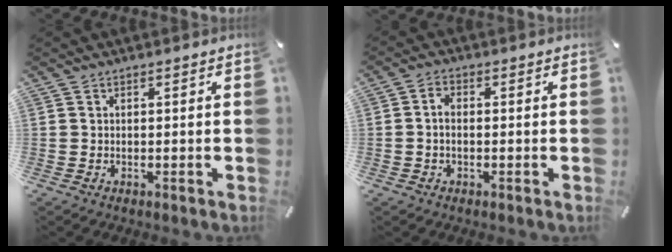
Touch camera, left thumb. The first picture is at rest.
{"total": 2.6, "force": [-0.4, 1.6, 2.0], "torque": [-0.039, 0.007, -0.008]}